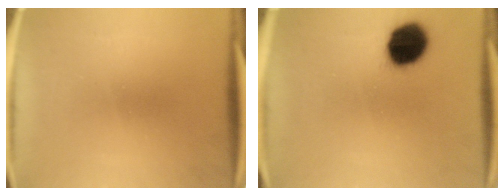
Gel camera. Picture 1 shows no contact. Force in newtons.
{"total": 12.9}